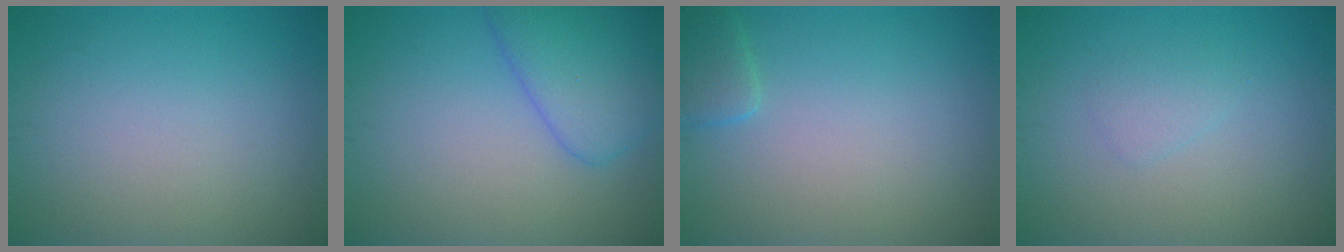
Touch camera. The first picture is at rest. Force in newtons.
{"total": 4.8, "press": 4.8, "slide": 0.3}
{"total": 1.7, "press": 1.7, "slide": 0.2}
{"total": 1.1, "press": 1.1, "slide": 0.1}